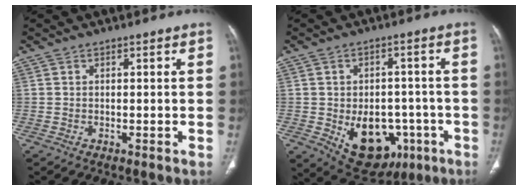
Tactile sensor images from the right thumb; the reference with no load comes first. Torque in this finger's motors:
{"motor_torque": [1.76, 1.47, 1.01, -0.47, 0.08]}